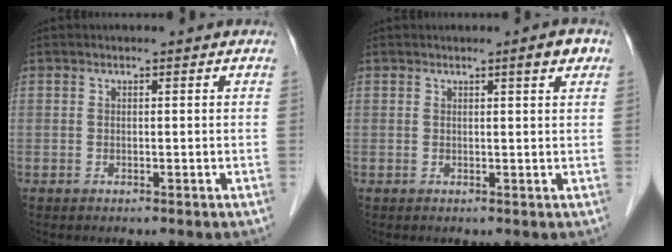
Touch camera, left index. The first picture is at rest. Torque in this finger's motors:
{"motor_torque": [0.38, 0.06, 0.15, 0.04]}